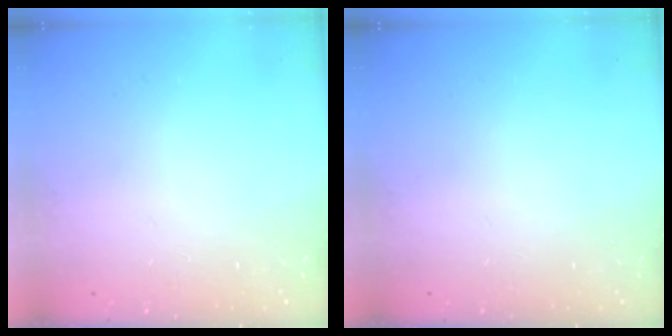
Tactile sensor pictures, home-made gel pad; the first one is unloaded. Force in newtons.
{"total": 0.0}